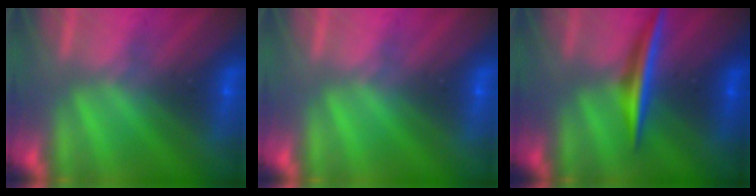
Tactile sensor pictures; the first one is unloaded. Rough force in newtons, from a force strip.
{"total": 0.0}
{"total": 1.9}